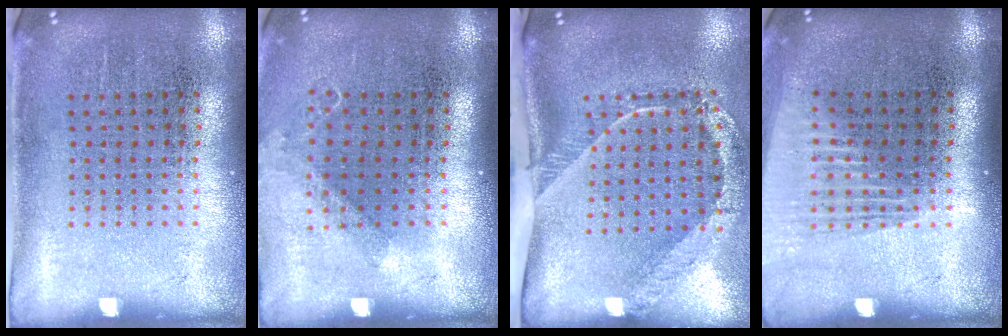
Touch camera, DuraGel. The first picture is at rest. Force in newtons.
{"total": 0.8, "press": 0.8, "slide": 0.3}
{"total": 2.6, "press": 1.7, "slide": 1.9}
{"total": 1.4, "press": 1.2, "slide": 0.7}